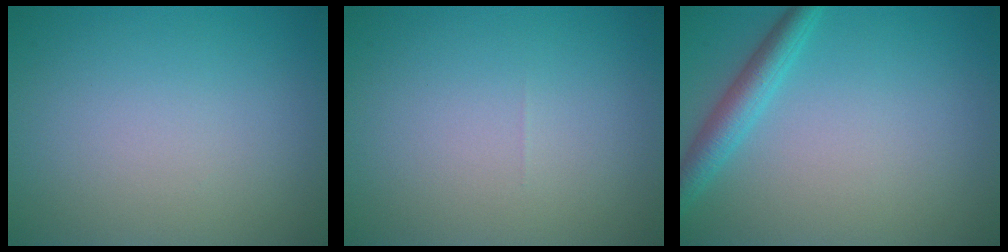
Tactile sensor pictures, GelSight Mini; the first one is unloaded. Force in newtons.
{"total": 0.0}
{"total": 2.8, "press": 2.8, "slide": 0.1}